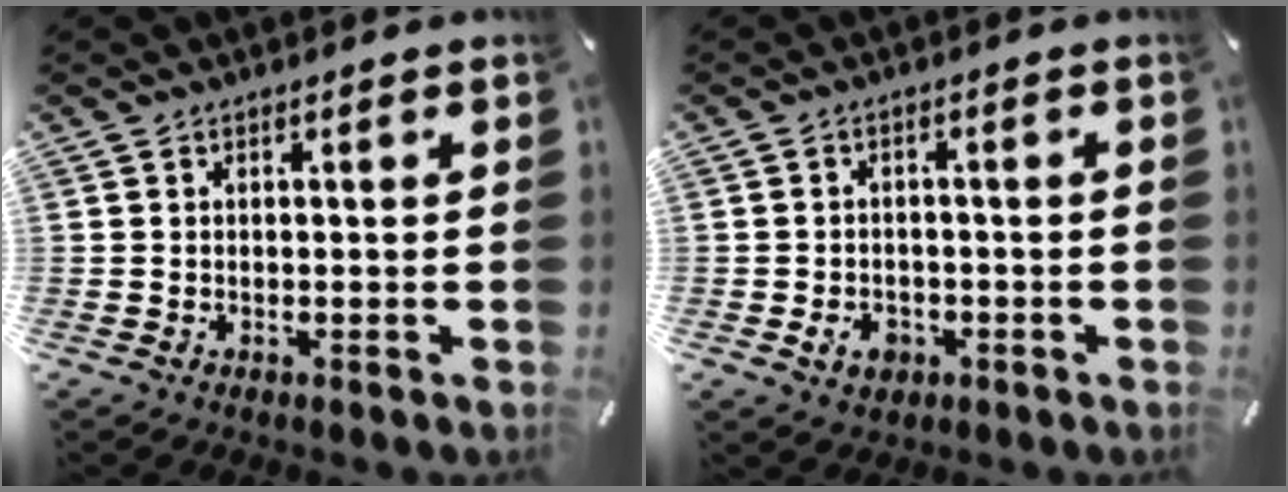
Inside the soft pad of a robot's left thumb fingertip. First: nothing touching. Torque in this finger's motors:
{"motor_torque": [-0.03, 0.10, 0.00, 0.01, 0.01]}